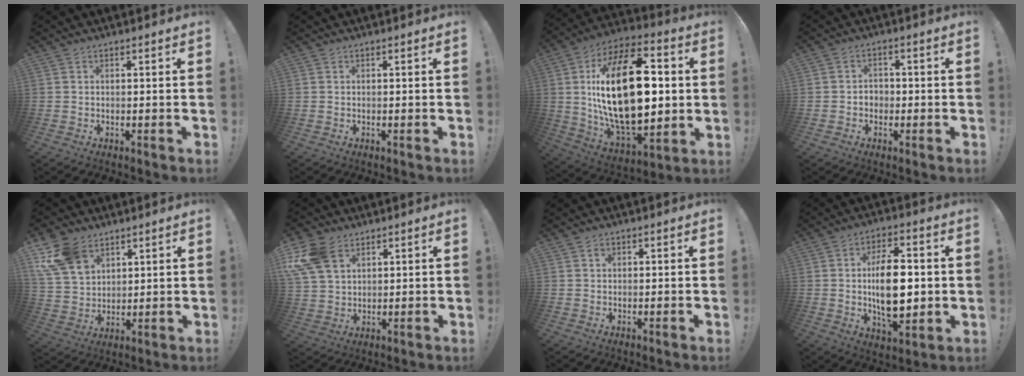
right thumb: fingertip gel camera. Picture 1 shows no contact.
{"total": 0.0}
{"total": 32.7, "force": [2.8, 17.3, 27.6], "torque": [-0.519, -0.012, 0.047]}
{"total": 2.9, "force": [-1.1, 2.3, 1.3], "torque": [-0.015, 0.000, -0.021]}
{"total": 13.7, "force": [7.9, 9.3, 6.3], "torque": [-0.118, -0.038, 0.156]}
{"total": 12.4, "force": [5.7, 8.4, 7.0], "torque": [-0.142, -0.018, 0.115]}
{"total": 0.8, "force": [0.3, 0.7, 0.2], "torque": [0.010, -0.003, 0.002]}
{"total": 16.3, "force": [0.0, 8.5, 13.9], "torque": [-0.240, -0.004, -0.006]}